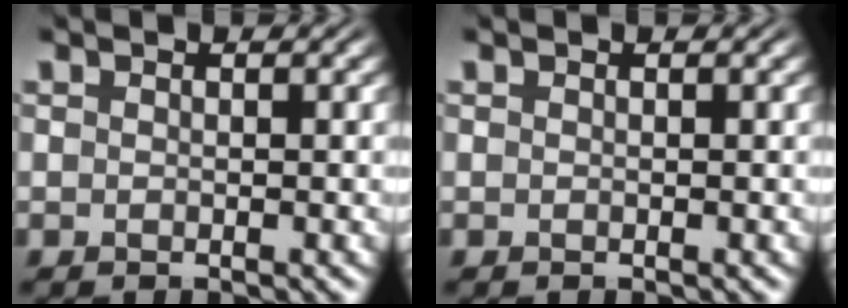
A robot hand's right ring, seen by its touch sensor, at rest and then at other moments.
{"total": 0.0}